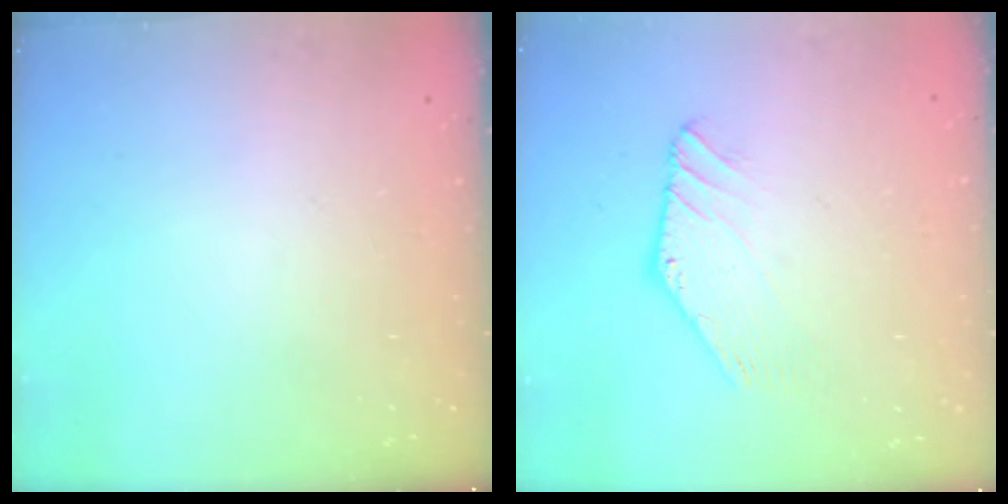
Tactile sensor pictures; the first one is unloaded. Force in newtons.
{"total": 1.5, "press": 1.5, "slide": 0.0}